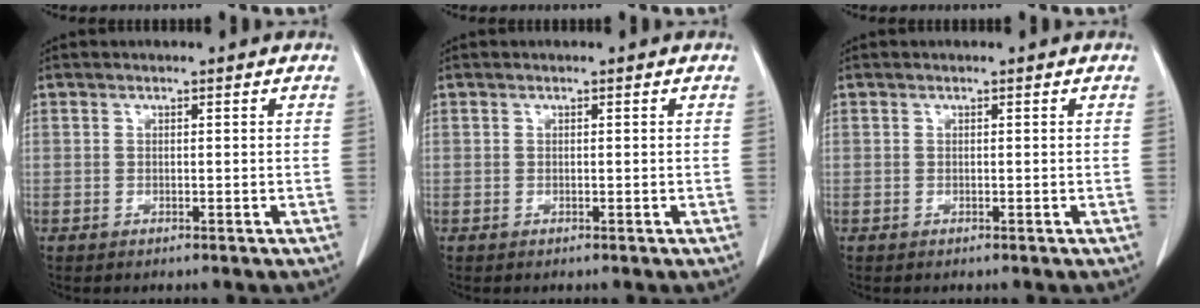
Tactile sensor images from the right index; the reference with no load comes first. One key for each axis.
{"total": 0.0}
{"total": 0.0}